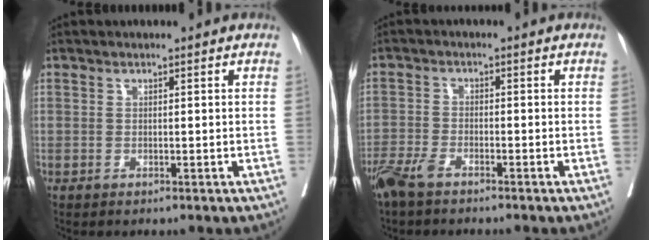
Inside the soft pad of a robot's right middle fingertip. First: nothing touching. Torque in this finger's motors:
{"motor_torque": [-0.09, -0.20, 0.11, 0.03]}